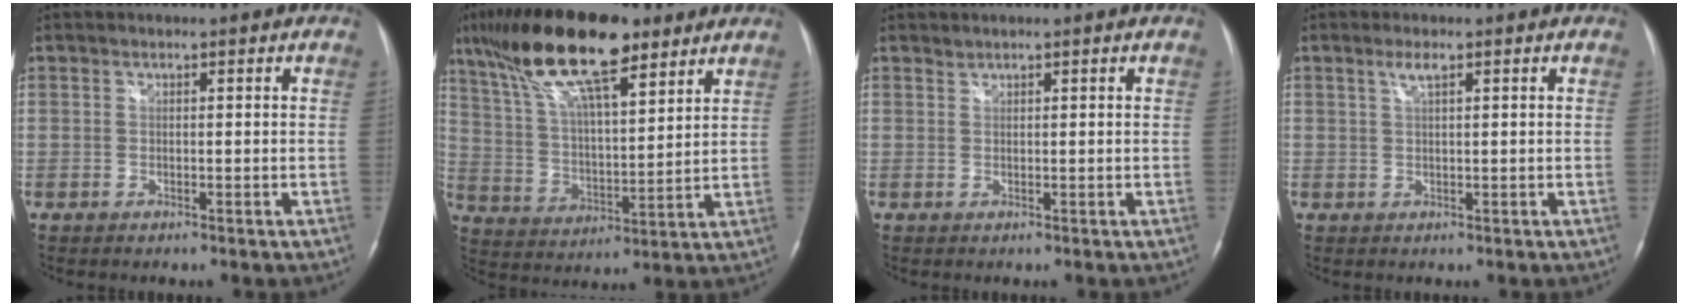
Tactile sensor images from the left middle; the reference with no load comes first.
{"total": 19.2, "force": [12.6, 4.8, 13.6], "torque": [-0.264, 0.029, 0.229]}
{"total": 1.1, "force": [1.1, 0.0, -0.2], "torque": [-0.001, -0.001, 0.022]}
{"total": 1.7, "force": [1.0, 0.4, 1.4], "torque": [-0.031, 0.004, 0.022]}